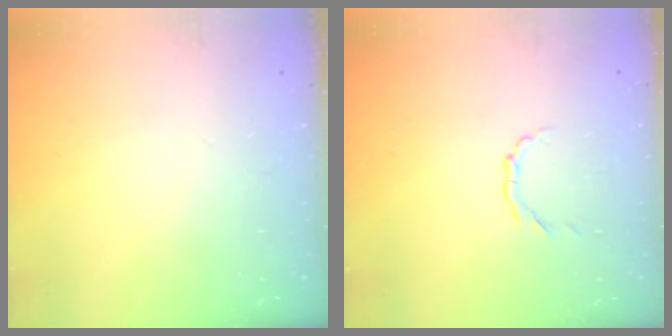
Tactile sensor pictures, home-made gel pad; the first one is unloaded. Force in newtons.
{"total": 2.1, "press": 2.0, "slide": 0.6}